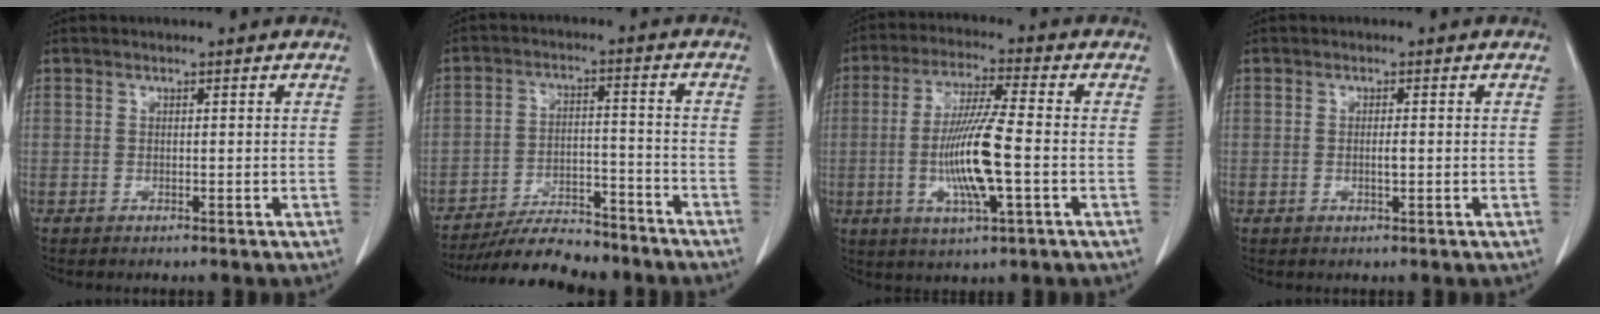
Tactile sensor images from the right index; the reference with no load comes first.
{"total": 12.6, "force": [-11.4, 2.8, 4.6], "torque": [-0.067, 0.008, -0.180]}
{"total": 11.6, "force": [-2.1, 0.7, 11.4], "torque": [-0.224, -0.008, -0.043]}
{"total": 1.3, "force": [-0.3, 0.1, 1.3], "torque": [-0.025, -0.001, -0.005]}